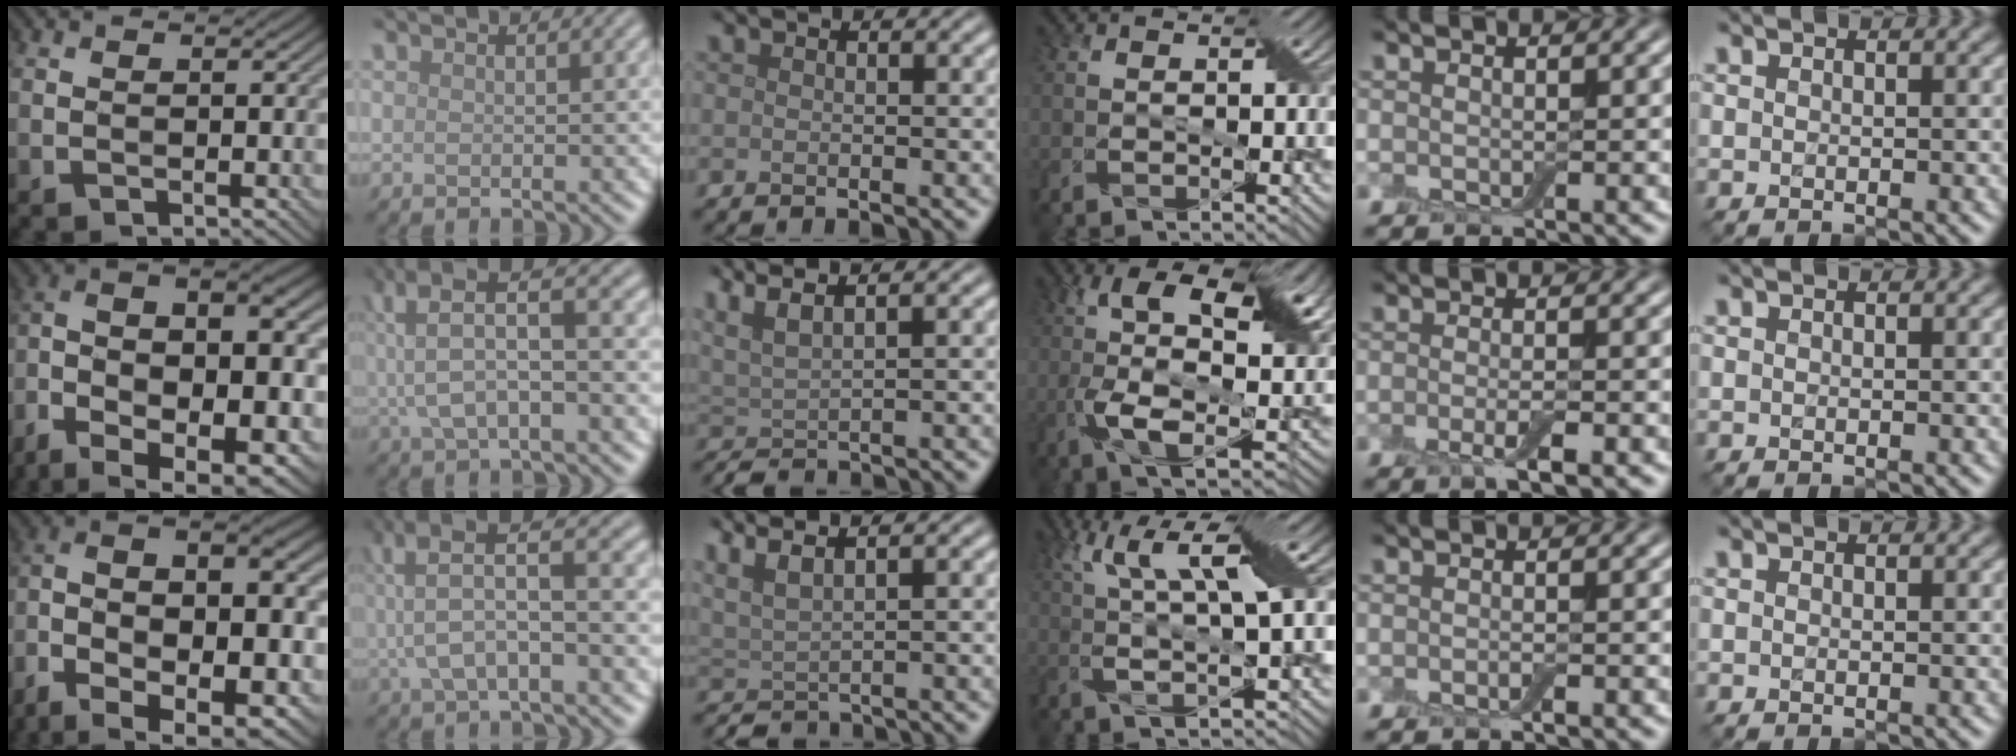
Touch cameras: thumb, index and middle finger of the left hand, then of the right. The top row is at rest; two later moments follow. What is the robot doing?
{"motion": "extract", "object": "backpack"}